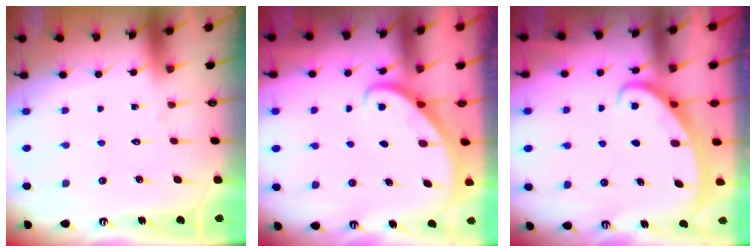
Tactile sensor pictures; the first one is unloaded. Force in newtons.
{"total": 2.8, "press": 2.8, "slide": 0.2}
{"total": 2.6, "press": 2.5, "slide": 0.4}